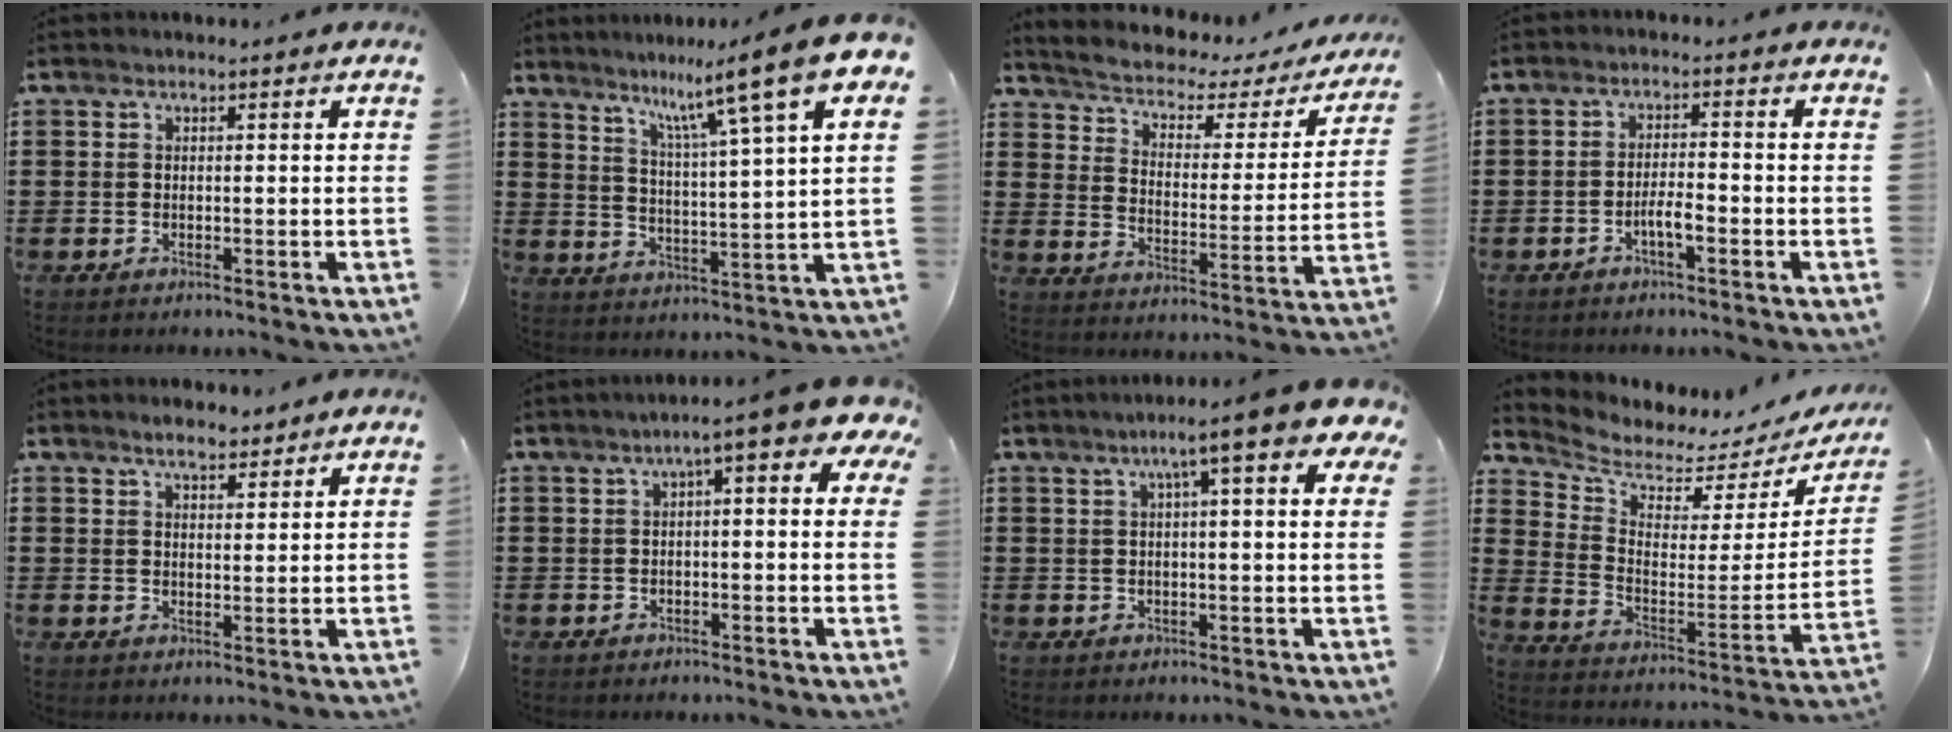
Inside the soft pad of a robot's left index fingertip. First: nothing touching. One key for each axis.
{"total": 11.0, "fx": 7.9, "fy": 0.0, "fz": 7.6, "tx": -0.141, "ty": -0.052, "tz": 0.117}
{"total": 2.7, "fx": 2.1, "fy": 1.0, "fz": 1.4, "tx": -0.044, "ty": -0.023, "tz": 0.025}
{"total": 2.9, "fx": -1.5, "fy": 0.6, "fz": 2.4, "tx": -0.044, "ty": 0.005, "tz": -0.028}
{"total": 3.7, "fx": 3.2, "fy": 1.0, "fz": 1.6, "tx": -0.037, "ty": 0.002, "tz": 0.058}
{"total": 4.7, "fx": 1.6, "fy": 0.6, "fz": 4.4, "tx": -0.078, "ty": -0.009, "tz": 0.021}
{"total": 8.3, "fx": 4.1, "fy": 0.7, "fz": 7.1, "tx": -0.120, "ty": -0.003, "tz": 0.062}
{"total": 3.9, "fx": 3.7, "fy": 0.8, "fz": 0.6, "tx": -0.042, "ty": -0.044, "tz": 0.060}